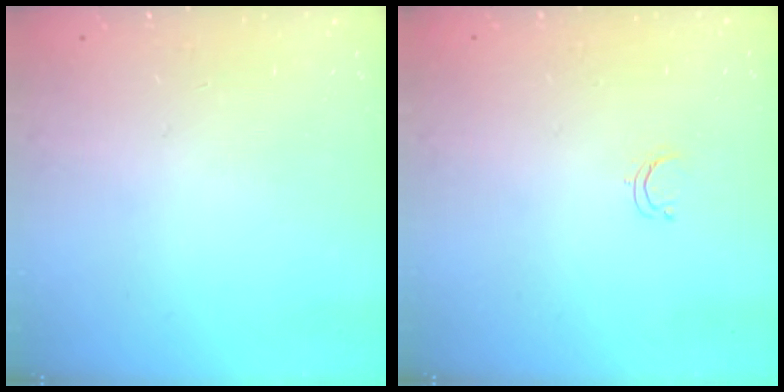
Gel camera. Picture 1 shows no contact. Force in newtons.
{"total": 2.4, "press": 2.4, "slide": 0.2}